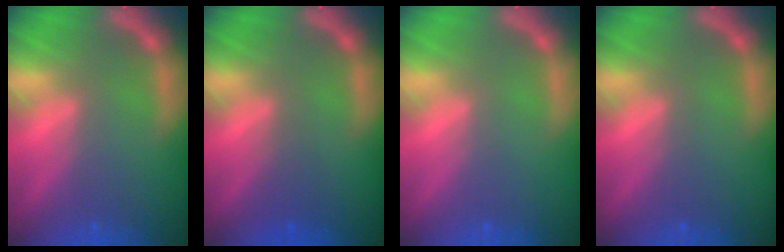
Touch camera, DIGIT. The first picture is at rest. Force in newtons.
{"total": 1.5}
{"total": 0.0}
{"total": 0.0}